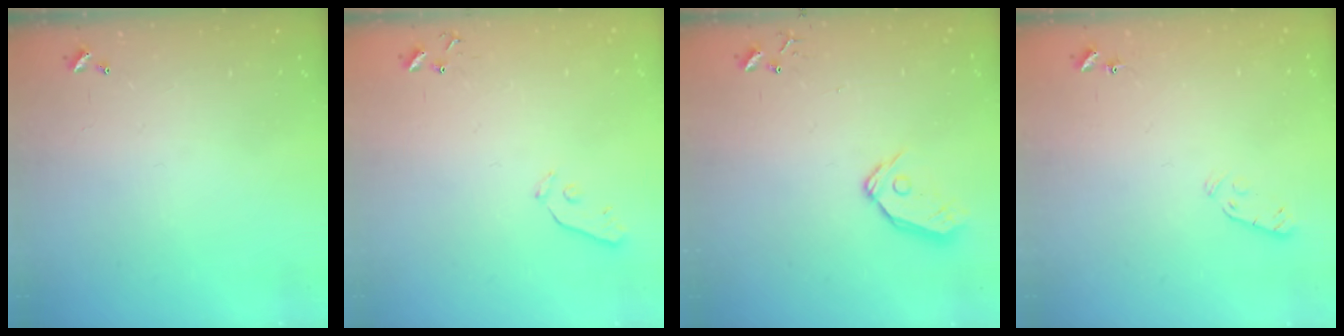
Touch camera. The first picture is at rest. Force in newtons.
{"total": 4.0, "press": 4.0, "slide": 0.5}
{"total": 9.3, "press": 9.2, "slide": 1.2}
{"total": 3.8, "press": 3.7, "slide": 0.7}